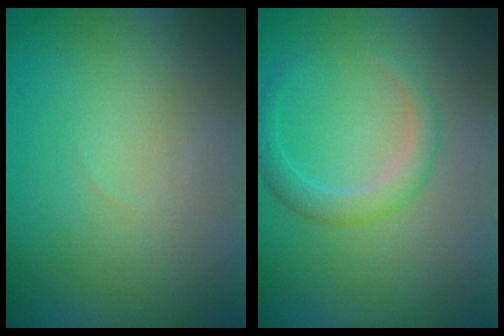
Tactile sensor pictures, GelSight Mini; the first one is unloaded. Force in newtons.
{"total": 2.3, "press": 2.3, "slide": 0.2}